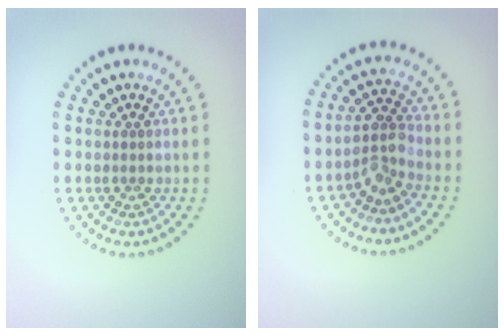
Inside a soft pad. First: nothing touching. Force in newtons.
{"total": 2.4, "press": 2.0, "slide": 1.4}